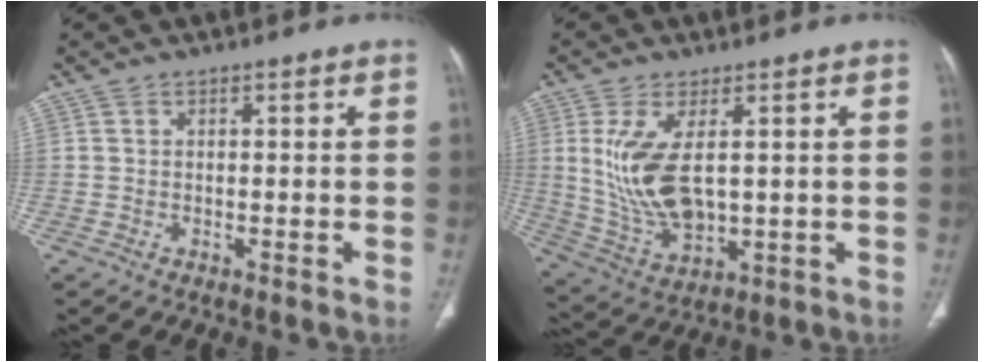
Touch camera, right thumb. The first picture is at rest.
{"total": 12.3, "force": [2.0, 5.9, 10.6], "torque": [-0.216, -0.016, 0.058]}